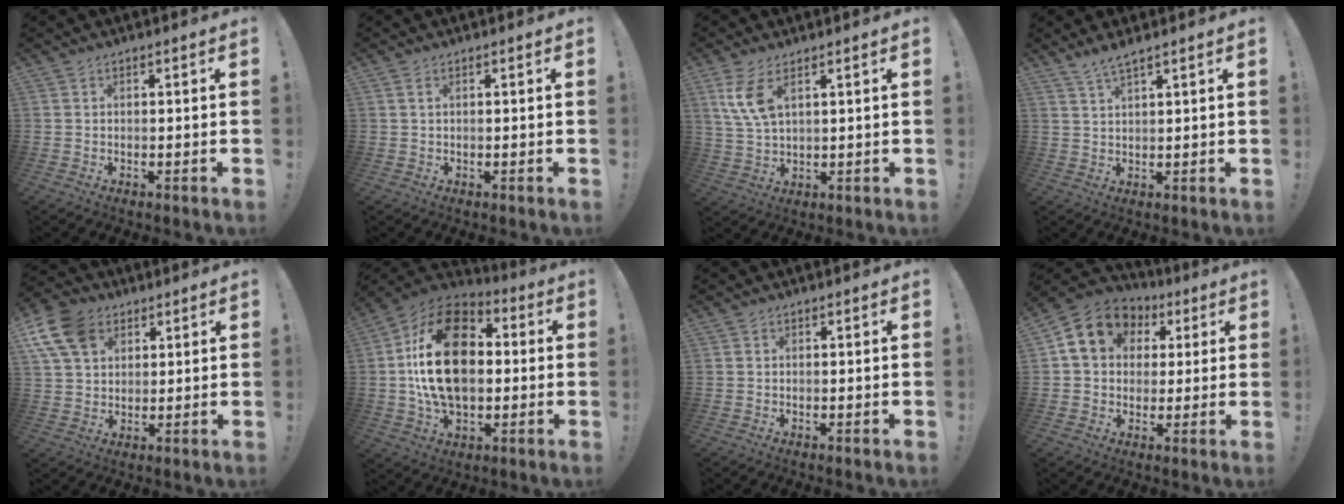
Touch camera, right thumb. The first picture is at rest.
{"total": 0.9, "force": [0.3, 0.2, 0.8], "torque": [-0.020, 0.002, 0.006]}
{"total": 8.2, "force": [4.0, 3.3, 6.3], "torque": [-0.133, -0.016, 0.073]}
{"total": 3.4, "force": [2.9, -0.1, 1.8], "torque": [-0.042, -0.012, 0.052]}
{"total": 12.9, "force": [5.8, 9.2, 6.9], "torque": [-0.131, -0.020, 0.115]}
{"total": 25.4, "force": [2.4, 16.2, 19.5], "torque": [-0.352, 0.017, 0.045]}
{"total": 0.0}
{"total": 12.8, "force": [4.4, 10.3, 6.1], "torque": [-0.092, -0.008, 0.090]}